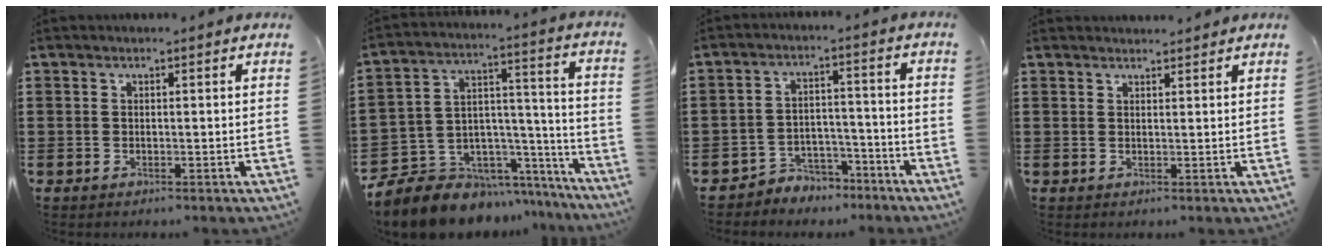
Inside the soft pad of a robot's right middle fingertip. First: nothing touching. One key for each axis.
{"total": 8.6, "fx": -7.1, "fy": 4.7, "fz": 0.7, "tx": -0.027, "ty": 0.009, "tz": -0.130}
{"total": 4.6, "fx": -4.2, "fy": 1.7, "fz": 0.2, "tx": -0.009, "ty": 0.012, "tz": -0.090}
{"total": 1.4, "fx": 1.4, "fy": 0.2, "fz": 0.1, "tx": 0.003, "ty": -0.002, "tz": 0.025}